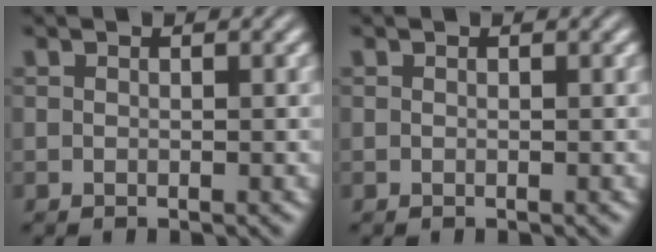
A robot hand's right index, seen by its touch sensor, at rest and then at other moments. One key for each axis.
{"total": 0.0}